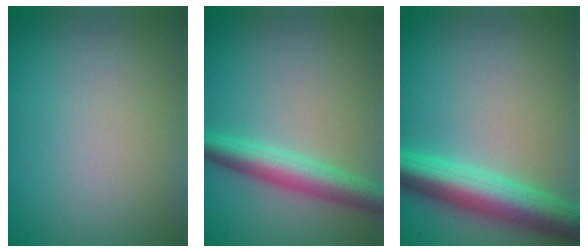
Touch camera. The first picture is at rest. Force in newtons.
{"total": 4.3, "press": 4.3, "slide": 0.0}
{"total": 6.7, "press": 6.7, "slide": 0.3}